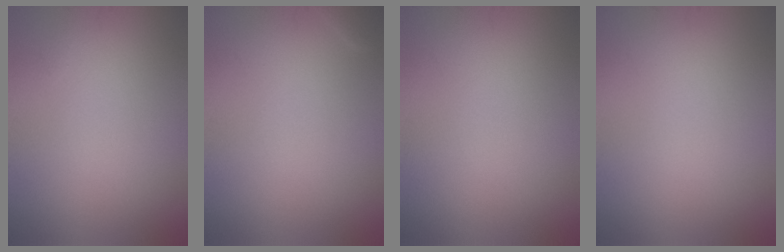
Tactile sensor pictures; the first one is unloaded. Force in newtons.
{"total": 0.7, "press": 0.7, "slide": 0.1}
{"total": 0.0}
{"total": 0.0}